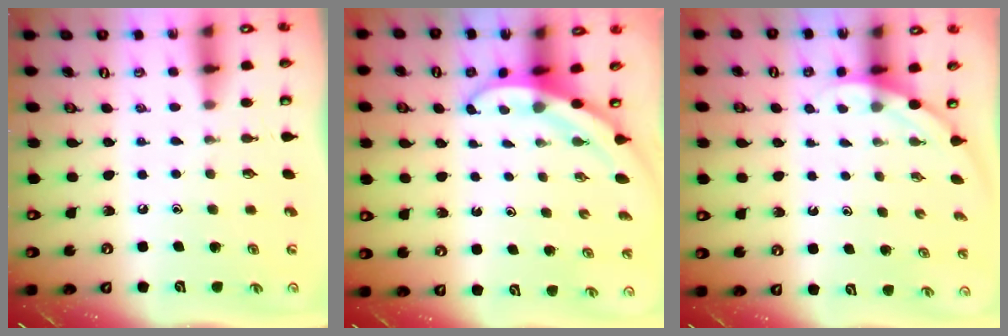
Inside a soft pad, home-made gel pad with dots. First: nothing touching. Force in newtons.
{"total": 3.5, "press": 3.5, "slide": 0.1}
{"total": 2.2, "press": 2.2, "slide": 0.0}